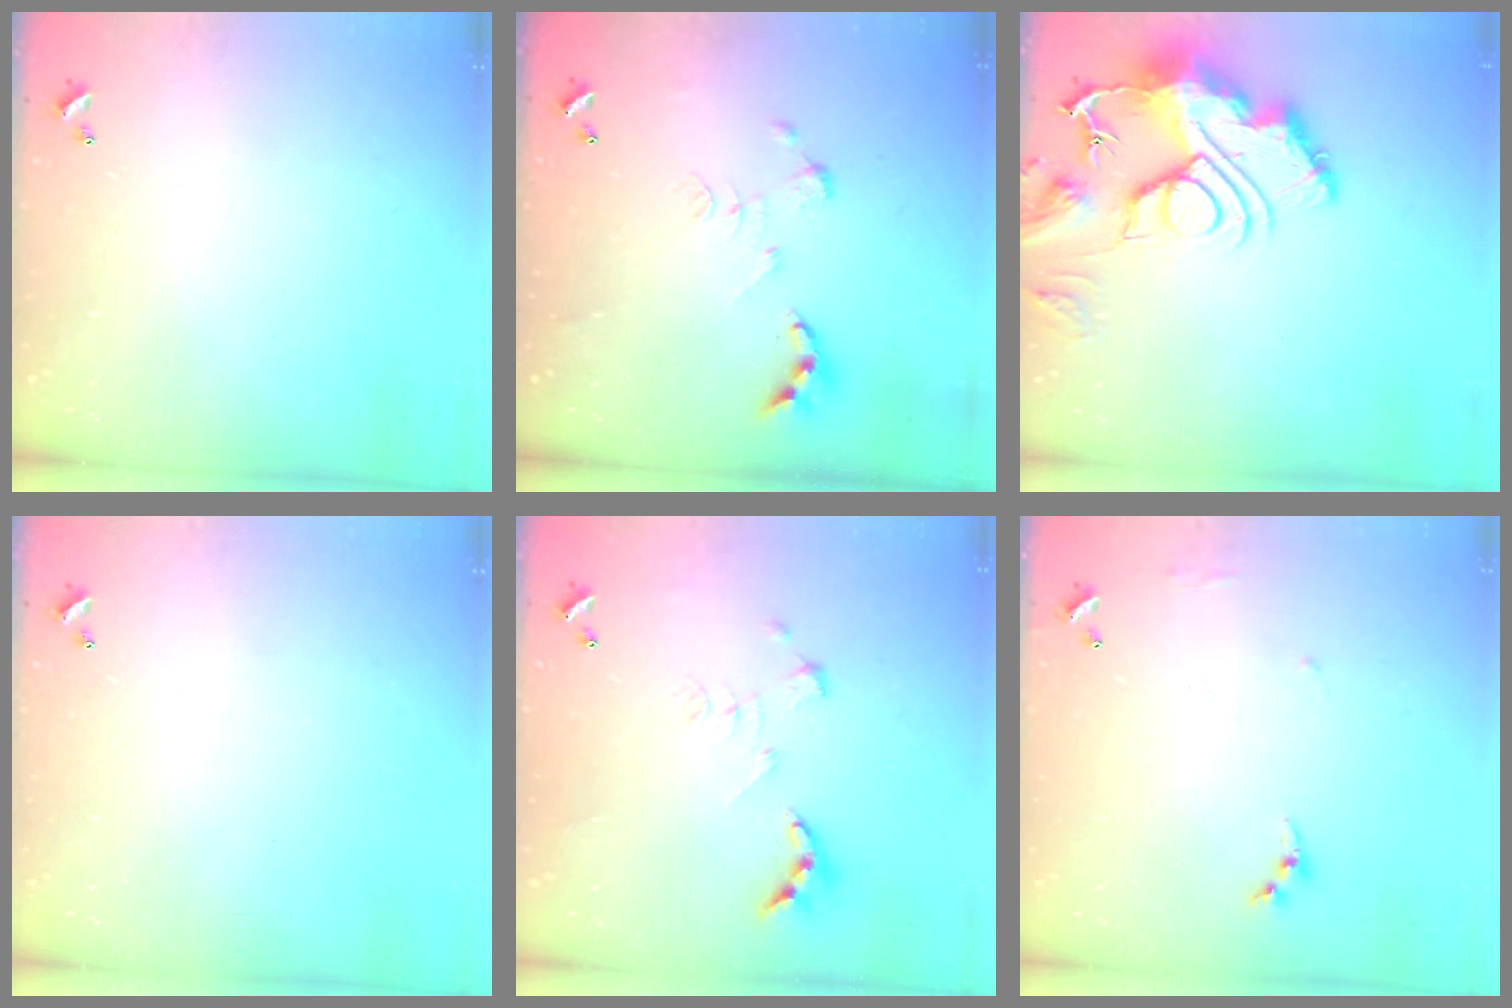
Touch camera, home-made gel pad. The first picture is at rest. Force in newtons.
{"total": 0.0}
{"total": 17.8, "press": 17.8, "slide": 1.8}
{"total": 0.0}
{"total": 2.7, "press": 2.2, "slide": 1.5}
{"total": 6.5, "press": 6.5, "slide": 0.8}